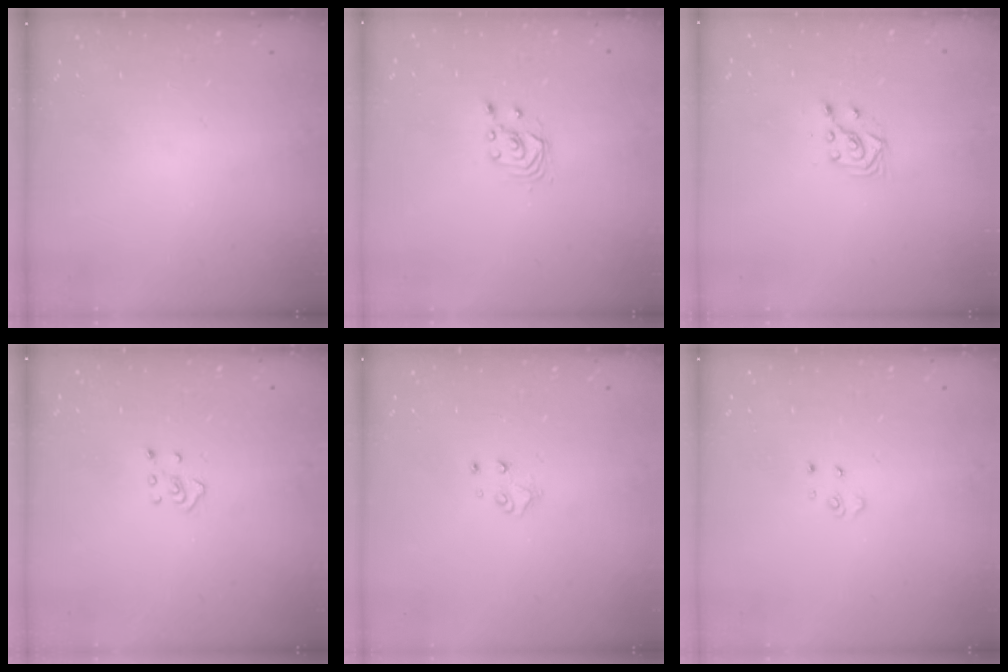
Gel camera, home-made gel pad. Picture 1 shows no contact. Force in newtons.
{"total": 2.5, "press": 2.5, "slide": 0.2}
{"total": 5.7, "press": 5.6, "slide": 0.9}
{"total": 3.4, "press": 3.3, "slide": 0.6}
{"total": 4.8, "press": 4.8, "slide": 0.5}
{"total": 2.6, "press": 2.6, "slide": 0.3}